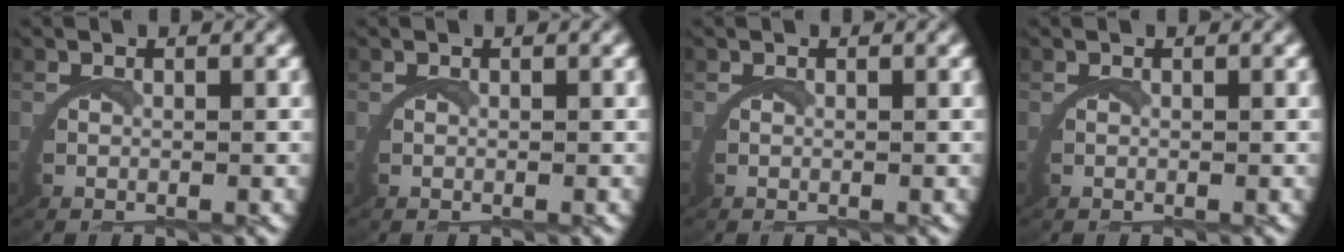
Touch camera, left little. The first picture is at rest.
{"total": 0.0}
{"total": 0.0}
{"total": 0.0}